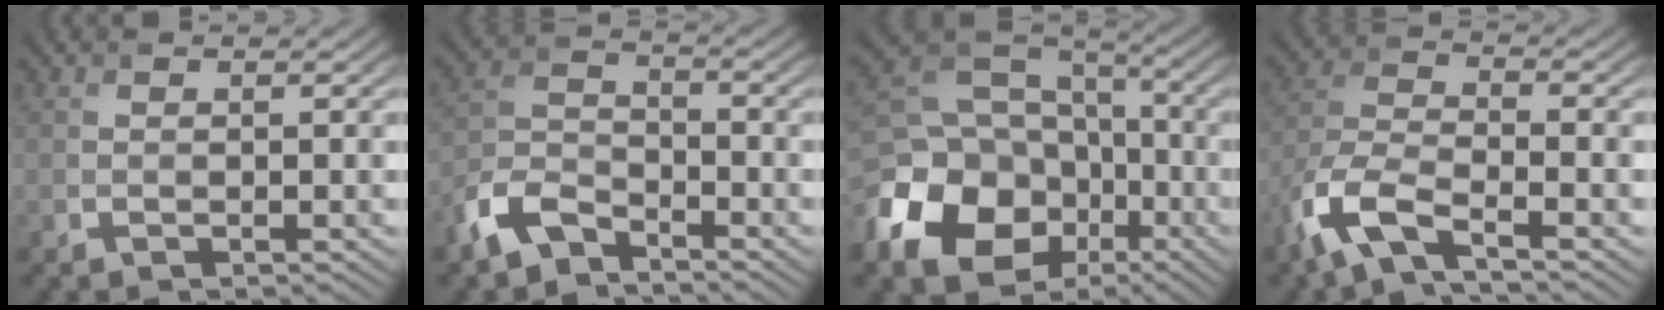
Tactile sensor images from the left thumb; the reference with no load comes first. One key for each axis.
{"total": 6.5, "fx": -4.8, "fy": 2.9, "fz": 3.2, "tx": -0.073, "ty": -0.002, "tz": -0.115}
{"total": 17.1, "fx": -7.0, "fy": 13.0, "fz": 8.6, "tx": -0.219, "ty": -0.038, "tz": -0.123}
{"total": 7.7, "fx": -4.9, "fy": 2.4, "fz": 5.4, "tx": -0.126, "ty": -0.004, "tz": -0.118}